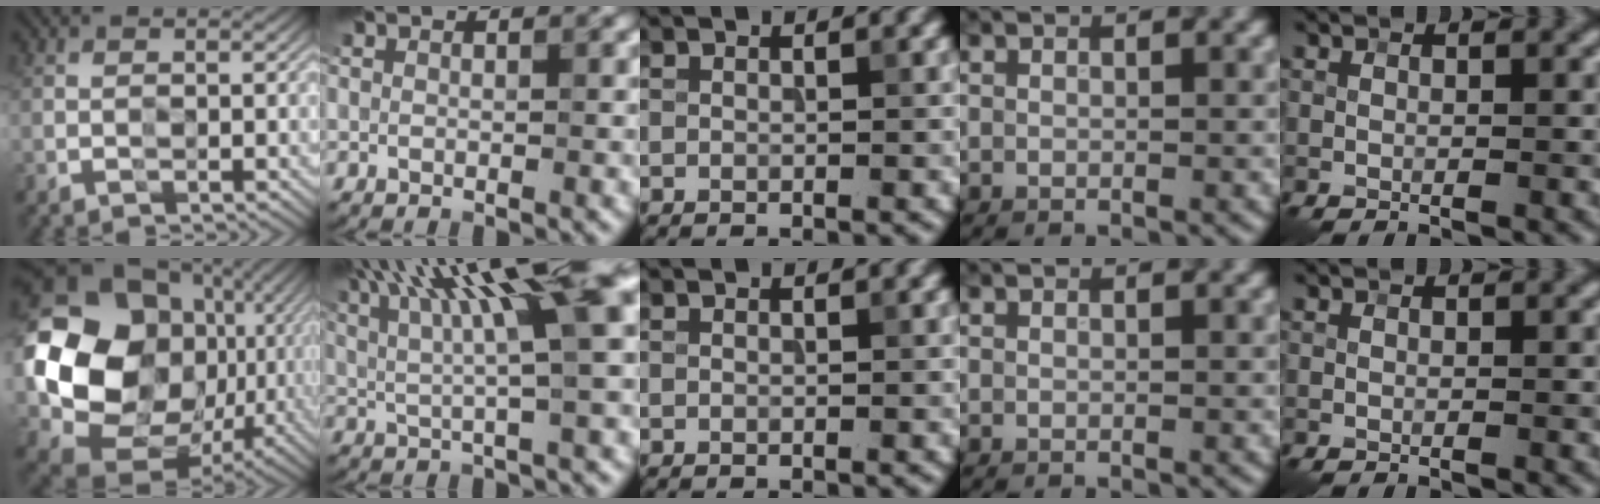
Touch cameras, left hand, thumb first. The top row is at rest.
{"thumb": {"total": 19.9, "force": [0.3, 16.9, 10.6], "torque": [-0.259, -0.044, 0.041]}, "index": {"total": 13.5, "force": [5.2, 2.7, 12.1], "torque": [-0.171, 0.020, 0.083]}}